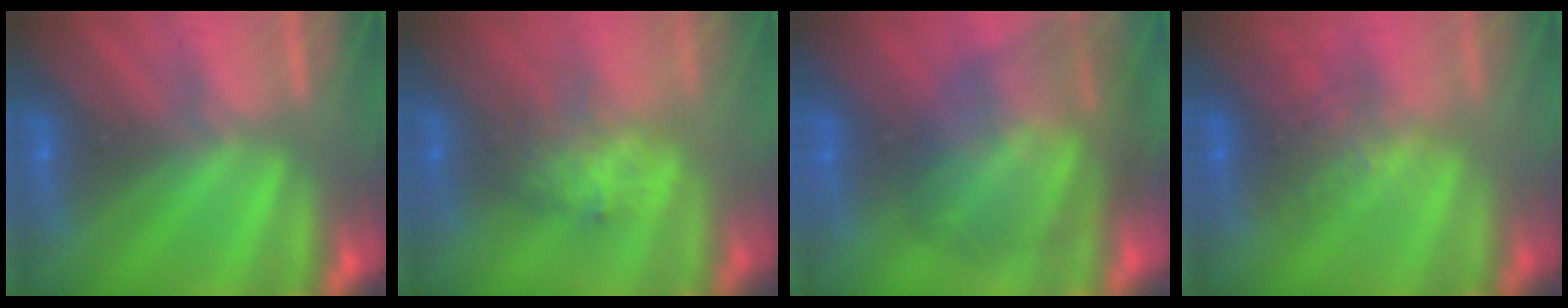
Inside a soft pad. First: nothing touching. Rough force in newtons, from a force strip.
{"total": 2.7}
{"total": 9.8}
{"total": 2.8}